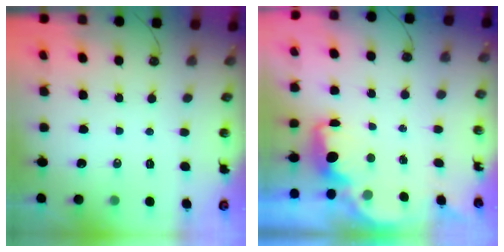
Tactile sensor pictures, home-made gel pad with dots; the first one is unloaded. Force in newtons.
{"total": 2.0, "press": 1.8, "slide": 0.8}